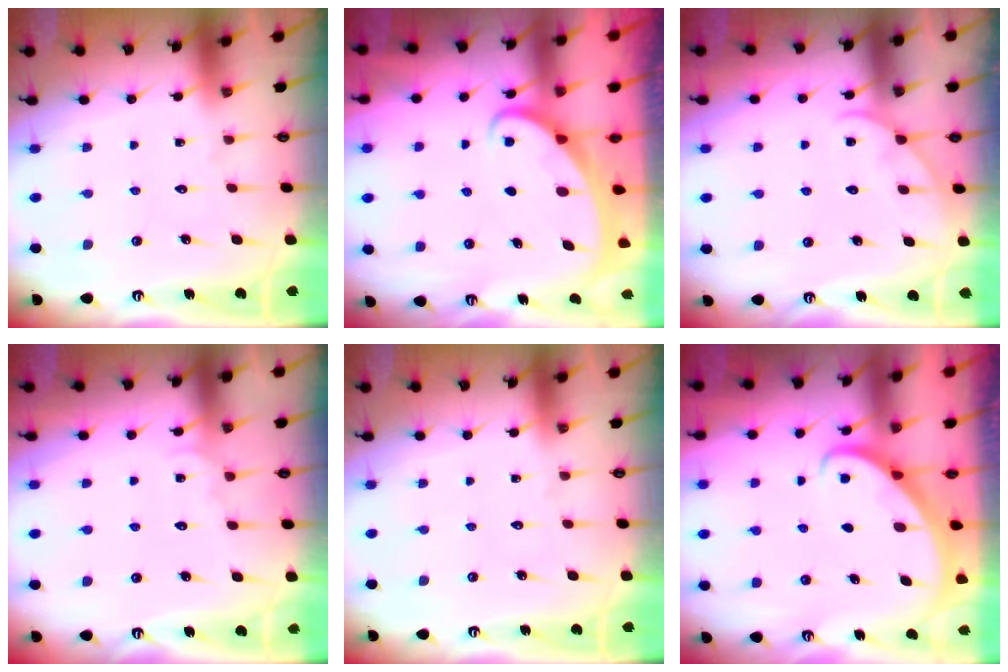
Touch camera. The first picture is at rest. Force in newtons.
{"total": 2.0, "press": 2.0, "slide": 0.0}
{"total": 4.3, "press": 4.3, "slide": 0.4}
{"total": 3.8, "press": 3.8, "slide": 0.4}
{"total": 0.0}
{"total": 2.9, "press": 2.9, "slide": 0.2}